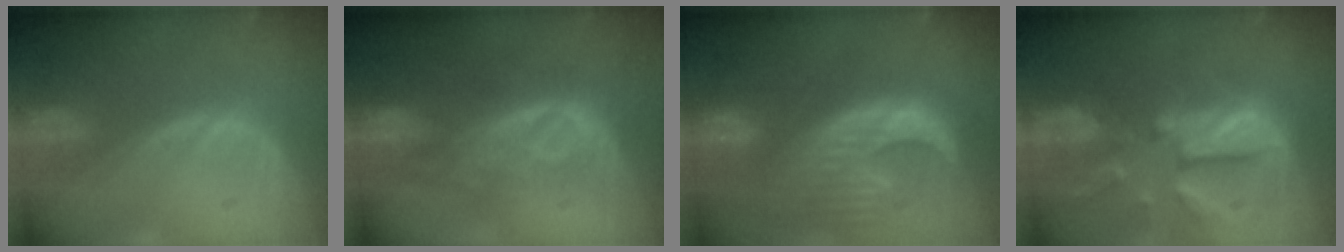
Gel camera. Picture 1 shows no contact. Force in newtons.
{"total": 8.8, "press": 8.3, "slide": 2.8}
{"total": 13.2, "press": 11.3, "slide": 6.8}
{"total": 12.0, "press": 10.4, "slide": 5.9}